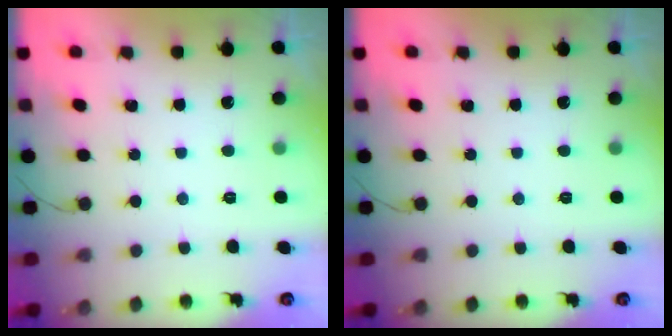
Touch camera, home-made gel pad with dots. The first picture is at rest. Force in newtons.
{"total": 0.0}